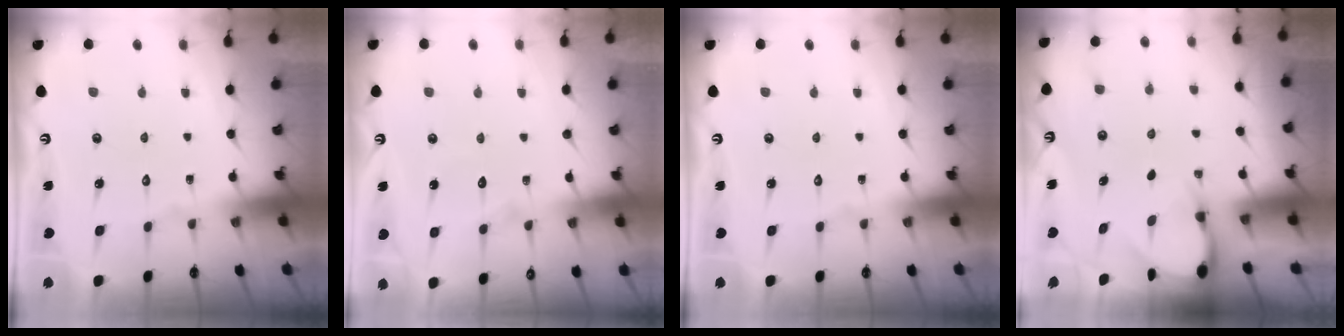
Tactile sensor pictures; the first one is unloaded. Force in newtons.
{"total": 5.1, "press": 5.1, "slide": 0.5}
{"total": 0.0}
{"total": 3.4, "press": 3.4, "slide": 0.2}